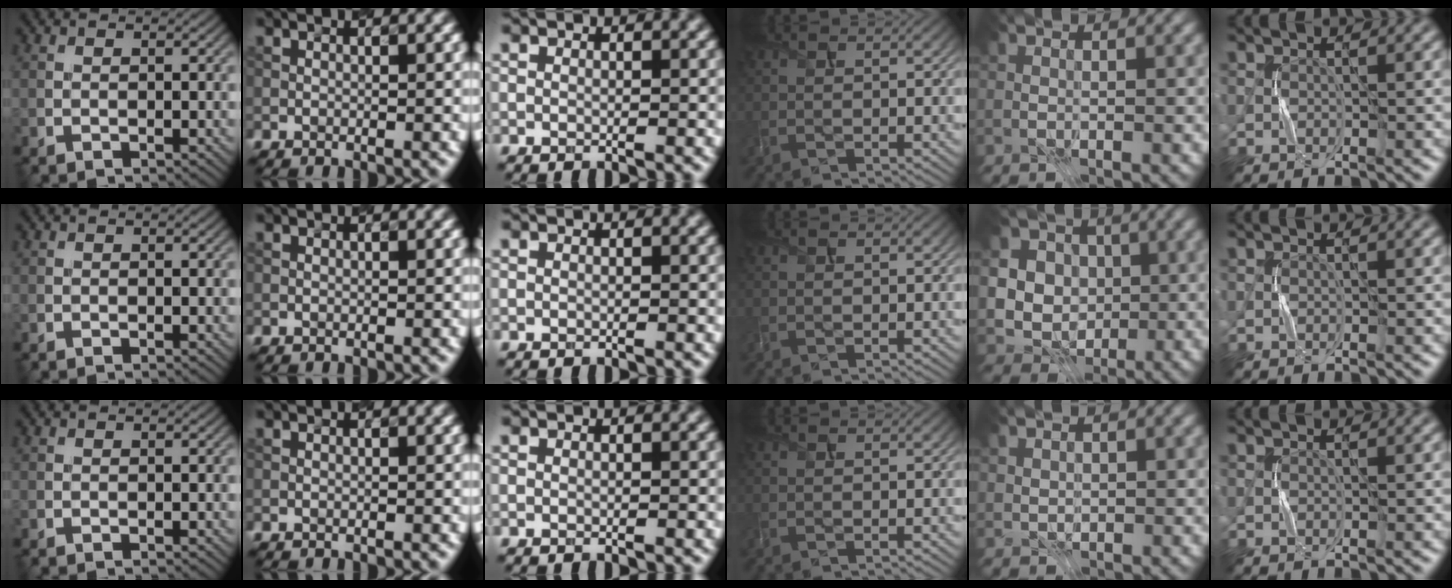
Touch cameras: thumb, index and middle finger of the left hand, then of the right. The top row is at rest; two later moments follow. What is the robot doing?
{"motion": "press", "object": "joystick"}